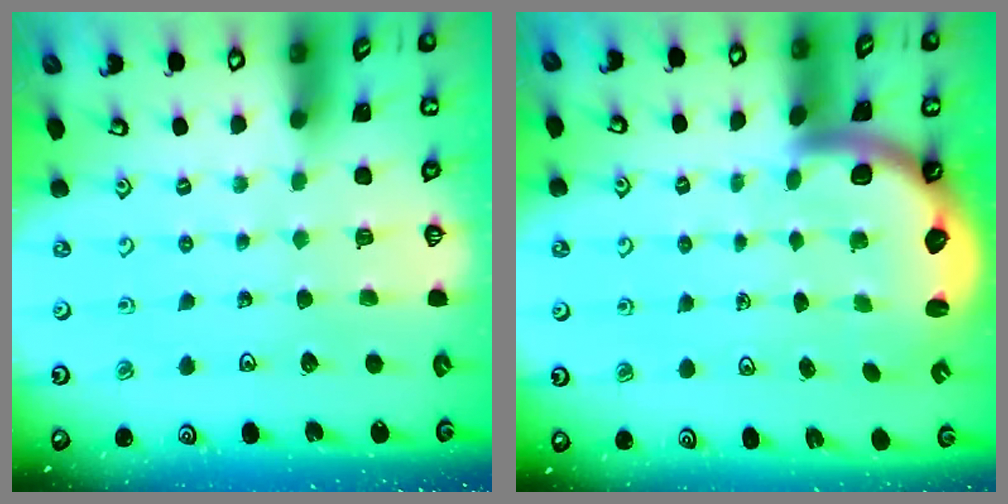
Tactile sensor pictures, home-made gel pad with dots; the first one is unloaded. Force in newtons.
{"total": 3.1, "press": 3.1, "slide": 0.5}